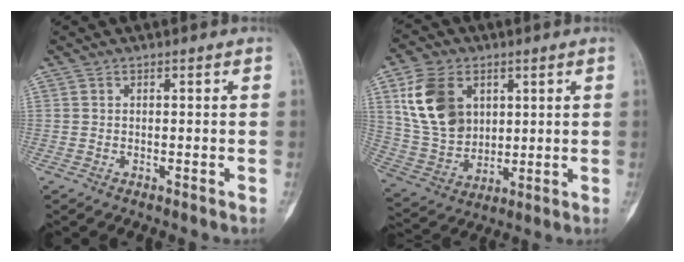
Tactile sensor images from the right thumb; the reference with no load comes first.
{"total": 14.8, "force": [5.1, 10.6, 8.9], "torque": [-0.145, -0.016, 0.108]}